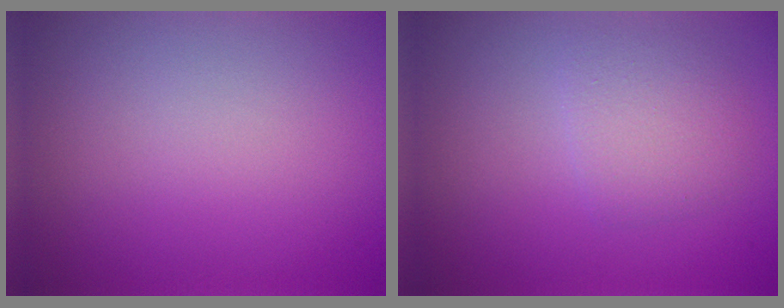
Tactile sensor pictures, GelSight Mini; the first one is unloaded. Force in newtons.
{"total": 2.3, "press": 2.3, "slide": 0.0}